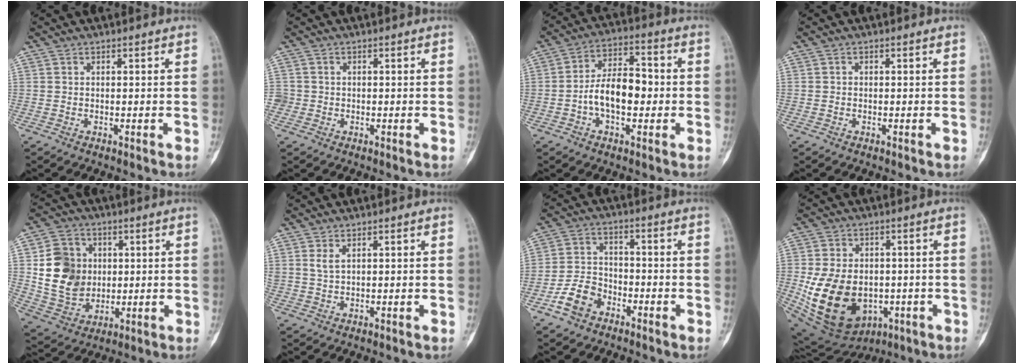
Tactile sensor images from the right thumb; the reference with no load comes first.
{"total": 1.7, "force": [-0.2, 1.7, 0.1], "torque": [0.007, 0.006, -0.004]}
{"total": 10.6, "force": [-1.5, 6.0, 8.6], "torque": [-0.130, 0.035, -0.035]}
{"total": 0.5, "force": [-0.1, 0.5, 0.1], "torque": [0.003, 0.005, -0.004]}
{"total": 14.2, "force": [1.9, 11.7, 7.7], "torque": [-0.109, -0.003, 0.047]}
{"total": 2.0, "force": [1.1, 0.9, 1.4], "torque": [-0.031, -0.003, 0.031]}
{"total": 7.3, "force": [-4.1, 5.1, 3.3], "torque": [-0.050, 0.030, -0.080]}
{"total": 18.4, "force": [-3.1, 13.5, 12.2], "torque": [-0.206, 0.002, -0.020]}